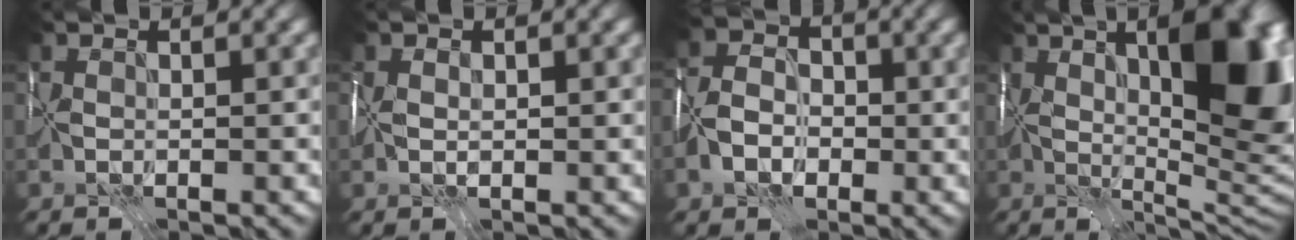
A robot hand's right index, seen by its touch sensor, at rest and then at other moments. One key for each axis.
{"total": 2.3, "fx": 0.2, "fy": 1.5, "fz": 1.7, "tx": -0.036, "ty": 0.000, "tz": 0.002}
{"total": 5.0, "fx": -1.9, "fy": 3.8, "fz": 2.7, "tx": -0.058, "ty": 0.001, "tz": -0.048}
{"total": 16.7, "fx": 4.2, "fy": 6.8, "fz": 14.7, "tx": -0.173, "ty": 0.018, "tz": 0.064}